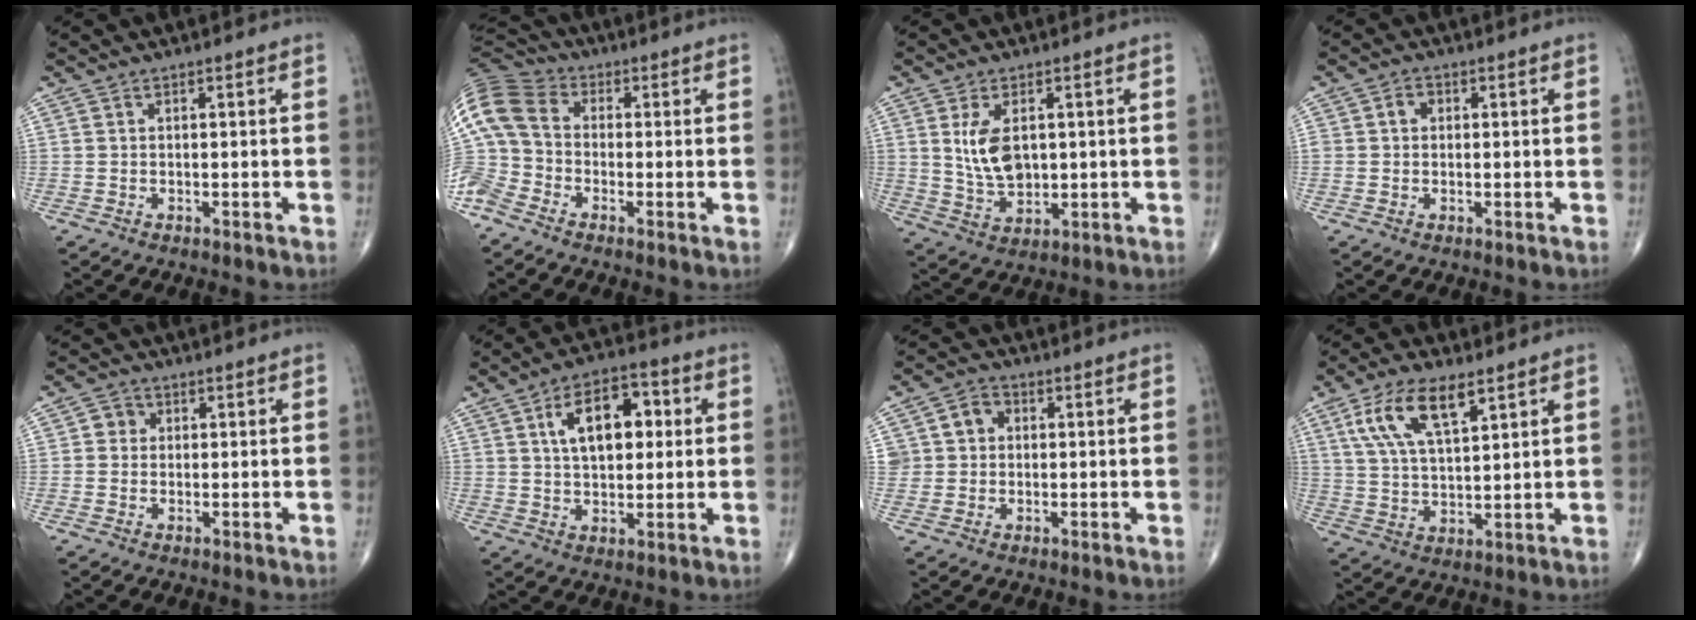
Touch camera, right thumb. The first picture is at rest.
{"total": 11.1, "force": [-3.4, 8.2, 6.6], "torque": [-0.151, 0.032, -0.090]}
{"total": 8.1, "force": [1.7, 4.8, 6.3], "torque": [-0.107, -0.012, 0.043]}
{"total": 2.3, "force": [0.3, 1.9, 1.1], "torque": [-0.008, 0.007, 0.004]}
{"total": 2.5, "force": [0.3, 2.3, 0.8], "torque": [0.002, 0.005, -0.001]}
{"total": 12.3, "force": [3.0, 6.9, 9.7], "torque": [-0.125, 0.009, 0.043]}
{"total": 5.3, "force": [0.9, 4.7, 2.2], "torque": [-0.013, 0.011, 0.011]}
{"total": 11.4, "force": [5.8, 4.6, 8.8], "torque": [-0.164, -0.014, 0.114]}